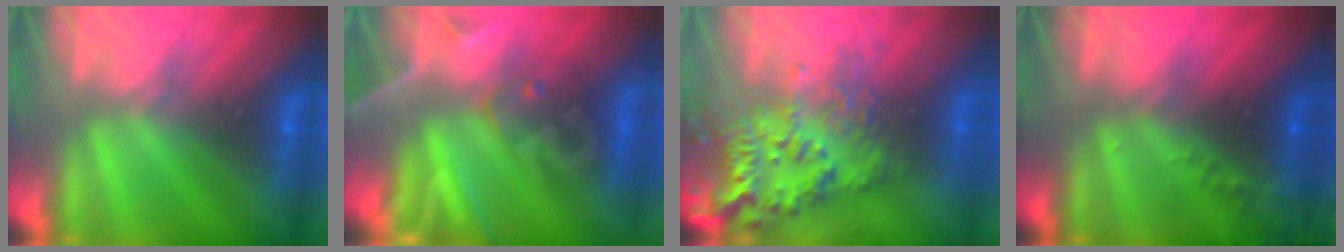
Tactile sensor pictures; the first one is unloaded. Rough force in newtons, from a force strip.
{"total": 7.3}
{"total": 6.2}
{"total": 7.3}